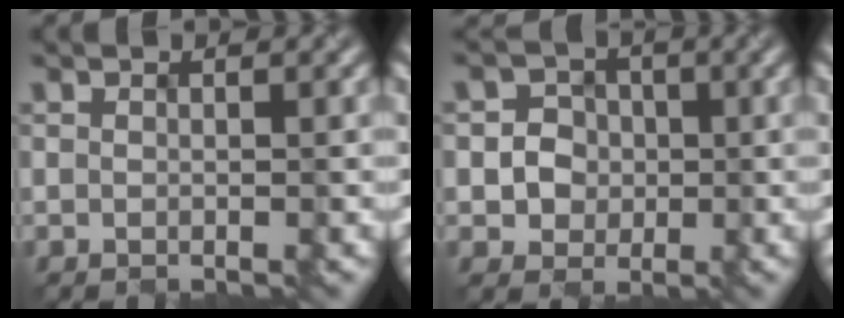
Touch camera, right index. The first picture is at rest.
{"total": 3.1, "force": [-0.5, 3.0, 0.8], "torque": [-0.006, 0.002, -0.021]}